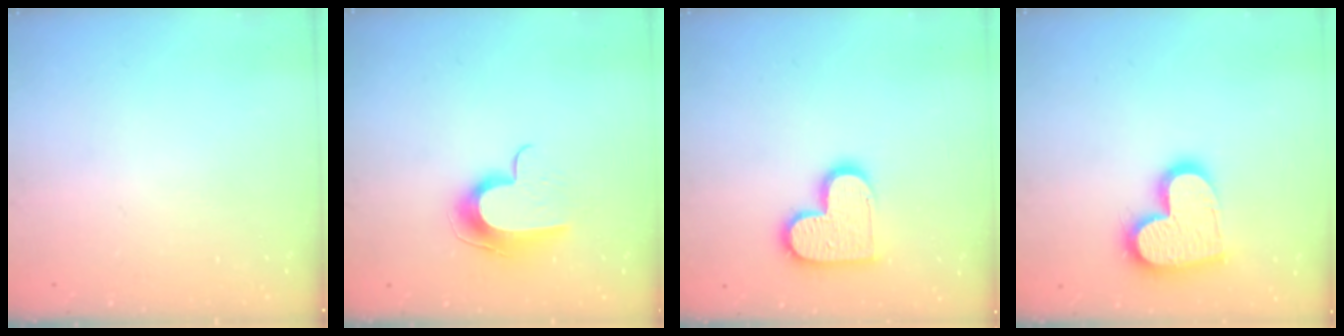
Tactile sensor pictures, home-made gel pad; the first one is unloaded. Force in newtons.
{"total": 9.9, "press": 9.9, "slide": 0.1}
{"total": 14.2, "press": 14.2, "slide": 1.1}
{"total": 17.2, "press": 17.1, "slide": 1.2}